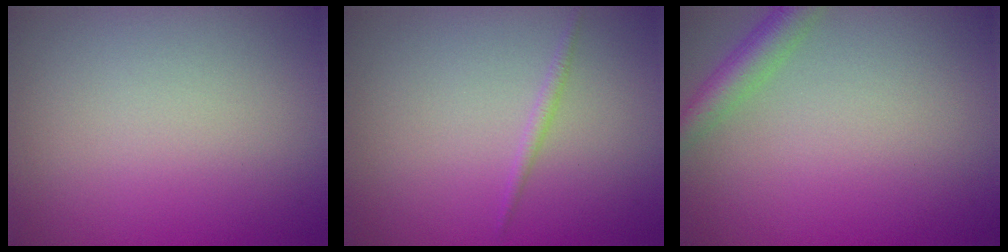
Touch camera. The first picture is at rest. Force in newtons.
{"total": 0.8, "press": 0.8, "slide": 0.0}
{"total": 2.9, "press": 2.9, "slide": 0.1}